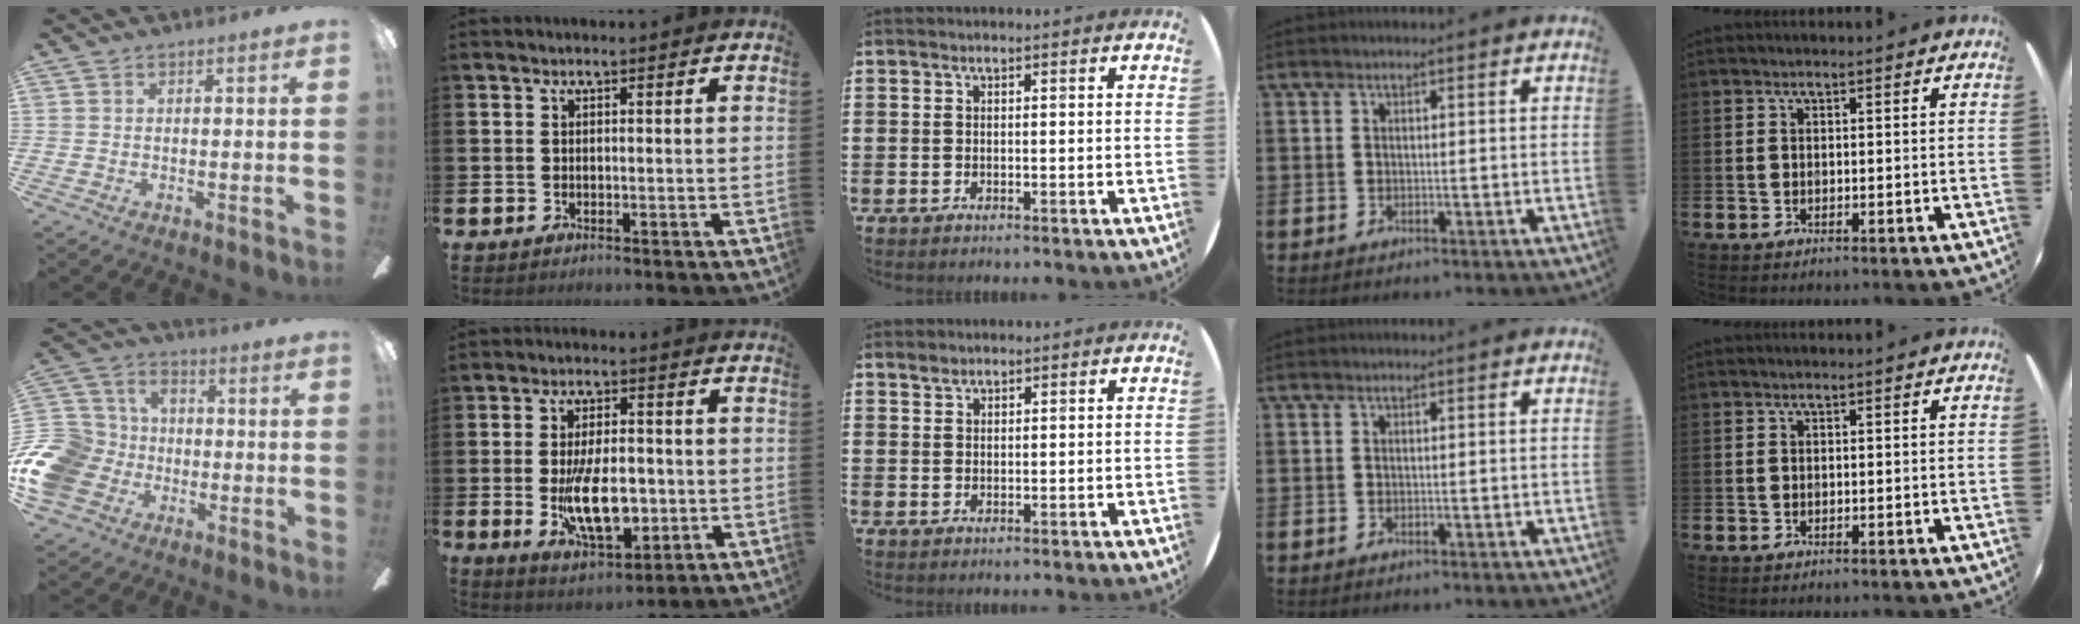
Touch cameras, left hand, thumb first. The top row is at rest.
{"thumb": {"total": 14.9, "force": [-4.8, 12.5, 6.5], "torque": [-0.152, 0.046, -0.082]}, "index": {"total": 8.8, "force": [-1.4, 4.5, 7.5], "torque": [-0.126, -0.001, -0.029]}, "middle": {"total": 1.3, "force": [1.1, 0.5, 0.1], "torque": [0.004, -0.001, 0.021]}}